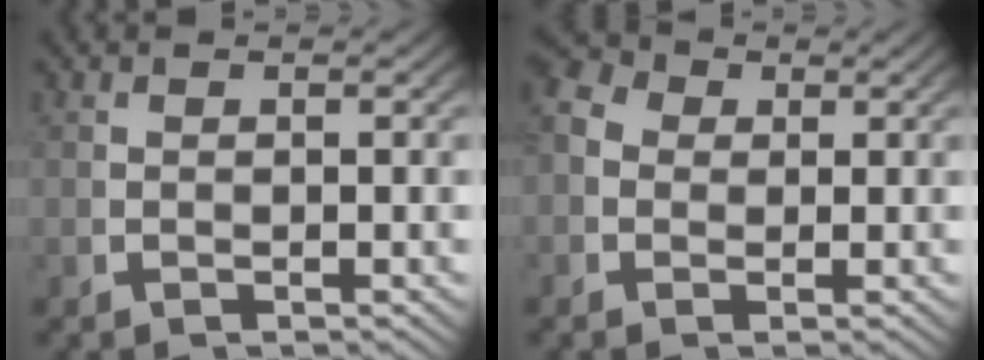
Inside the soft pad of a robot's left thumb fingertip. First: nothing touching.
{"total": 5.2, "force": [1.2, 4.4, 2.5], "torque": [-0.055, -0.001, 0.008]}